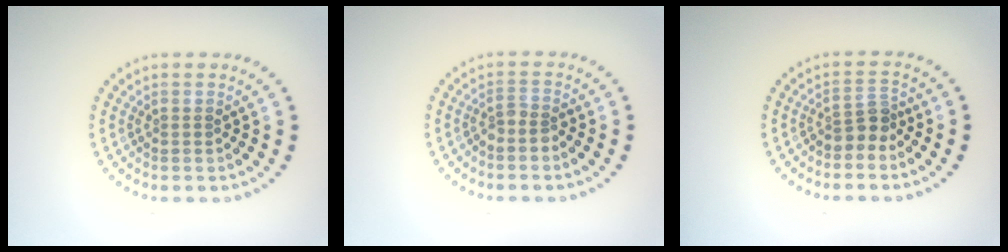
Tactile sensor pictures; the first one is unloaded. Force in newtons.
{"total": 1.5, "press": 1.1, "slide": 1.0}
{"total": 2.2, "press": 1.7, "slide": 1.5}